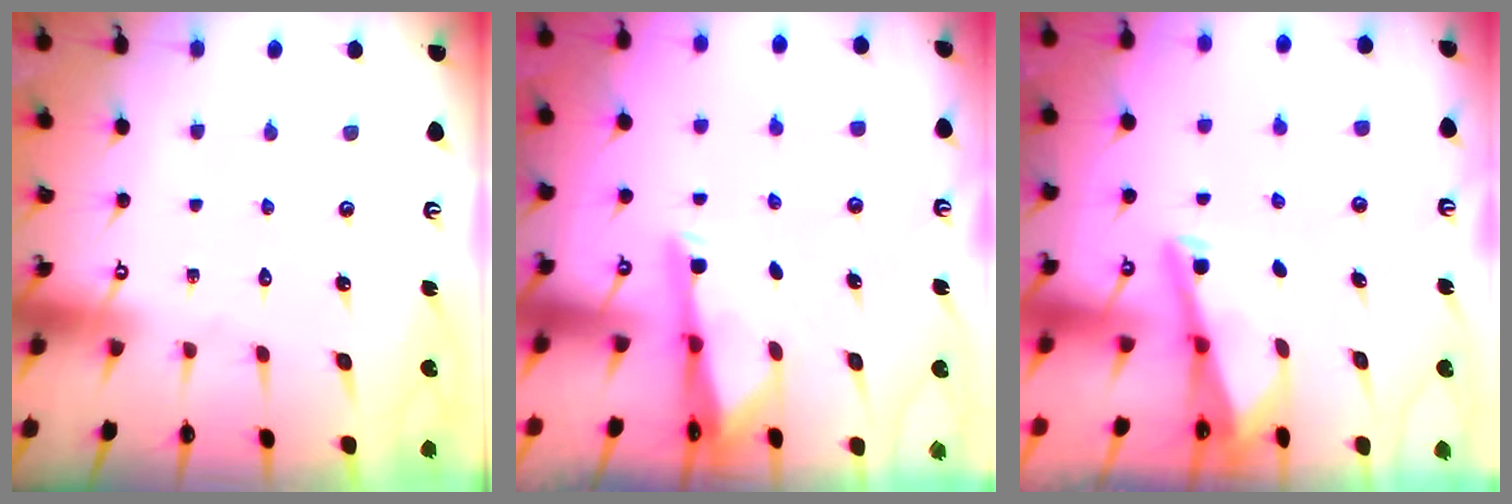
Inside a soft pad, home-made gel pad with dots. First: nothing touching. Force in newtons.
{"total": 3.0, "press": 2.9, "slide": 0.4}
{"total": 2.9, "press": 2.8, "slide": 0.4}